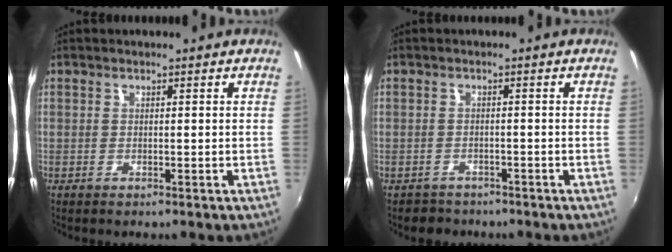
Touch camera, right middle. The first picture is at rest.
{"total": 2.9, "force": [-2.3, 1.8, 0.0], "torque": [-0.011, 0.000, -0.038]}